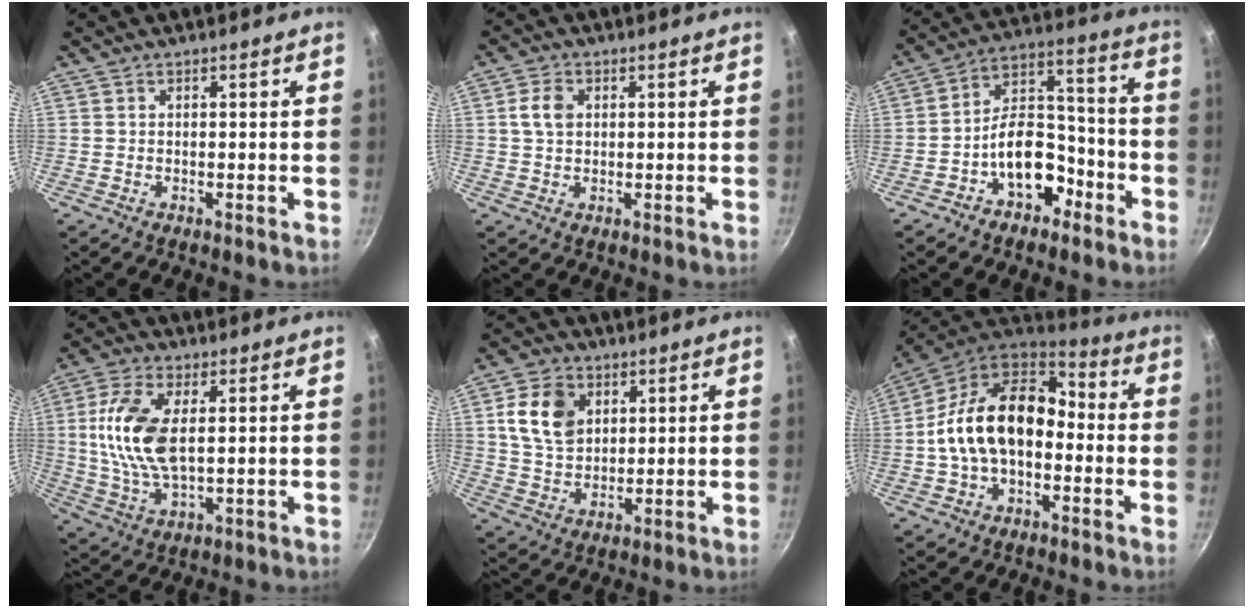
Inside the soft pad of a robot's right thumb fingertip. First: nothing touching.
{"total": 4.5, "force": [0.9, 3.3, 2.9], "torque": [-0.045, 0.005, 0.012]}
{"total": 12.6, "force": [-5.8, 8.0, 7.9], "torque": [-0.081, 0.080, -0.095]}
{"total": 13.4, "force": [2.0, 6.8, 11.4], "torque": [-0.227, 0.002, 0.038]}
{"total": 10.8, "force": [3.3, 8.0, 6.5], "torque": [-0.094, -0.007, 0.062]}
{"total": 18.7, "force": [-1.6, 12.5, 13.9], "torque": [-0.217, 0.054, -0.039]}